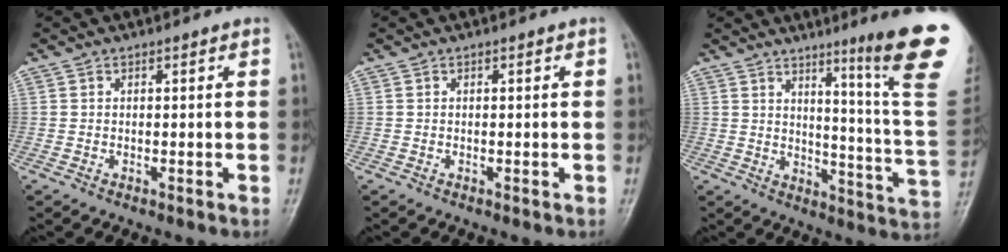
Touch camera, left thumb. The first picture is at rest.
{"total": 0.0}
{"total": 18.8, "force": [10.7, -0.1, 15.5], "torque": [-0.179, -0.087, 0.142]}